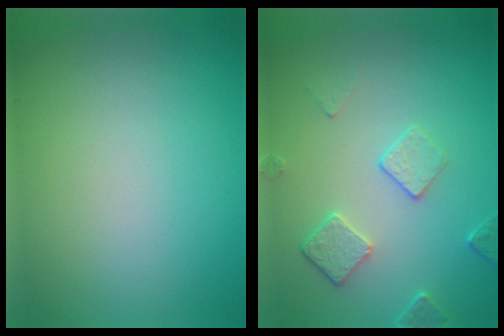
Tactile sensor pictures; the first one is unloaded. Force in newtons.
{"total": 2.7, "press": 2.0, "slide": 1.7}